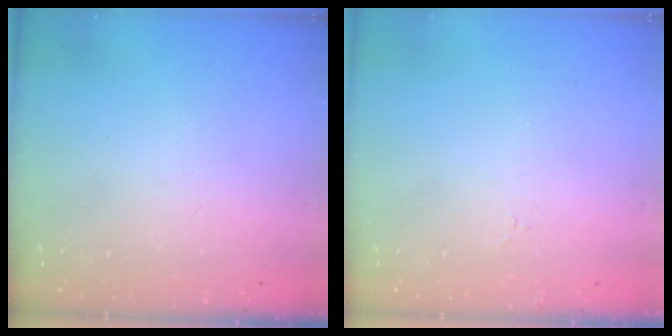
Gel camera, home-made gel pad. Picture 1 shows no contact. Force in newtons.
{"total": 1.1, "press": 1.1, "slide": 0.2}